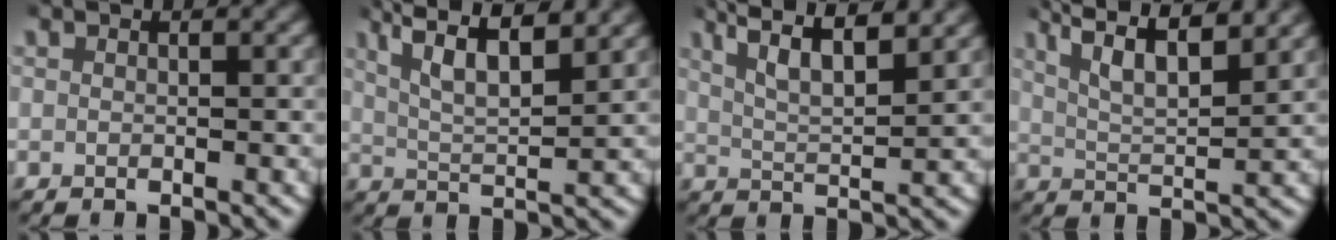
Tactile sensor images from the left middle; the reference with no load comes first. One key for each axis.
{"total": 6.6, "fx": 3.9, "fy": 2.2, "fz": 4.8, "tx": -0.087, "ty": 0.002, "tz": 0.062}
{"total": 6.7, "fx": 4.4, "fy": 2.1, "fz": 4.7, "tx": -0.079, "ty": 0.010, "tz": 0.067}
{"total": 7.4, "fx": 4.8, "fy": 2.6, "fz": 5.1, "tx": -0.087, "ty": 0.007, "tz": 0.073}